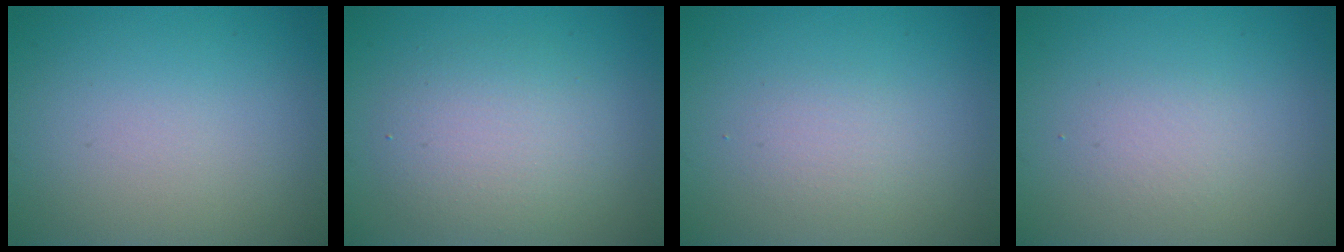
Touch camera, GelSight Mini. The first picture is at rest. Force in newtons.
{"total": 3.8, "press": 3.8, "slide": 0.1}
{"total": 1.3, "press": 1.3, "slide": 0.1}
{"total": 1.4, "press": 1.4, "slide": 0.1}